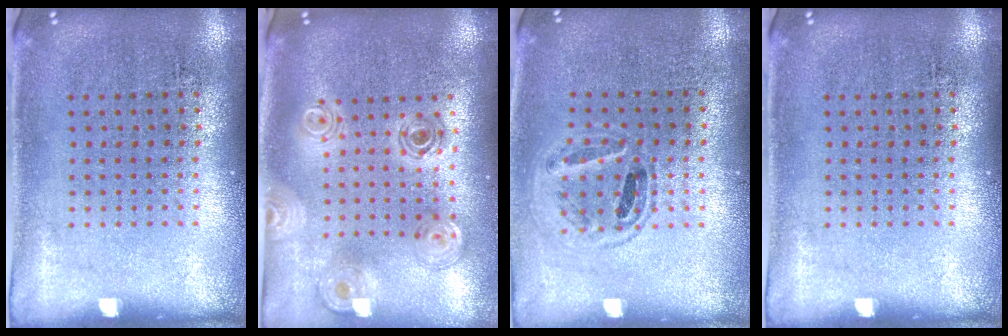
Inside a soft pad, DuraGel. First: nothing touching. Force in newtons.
{"total": 1.3, "press": 1.2, "slide": 0.5}
{"total": 0.9, "press": 0.9, "slide": 0.2}
{"total": 0.0}